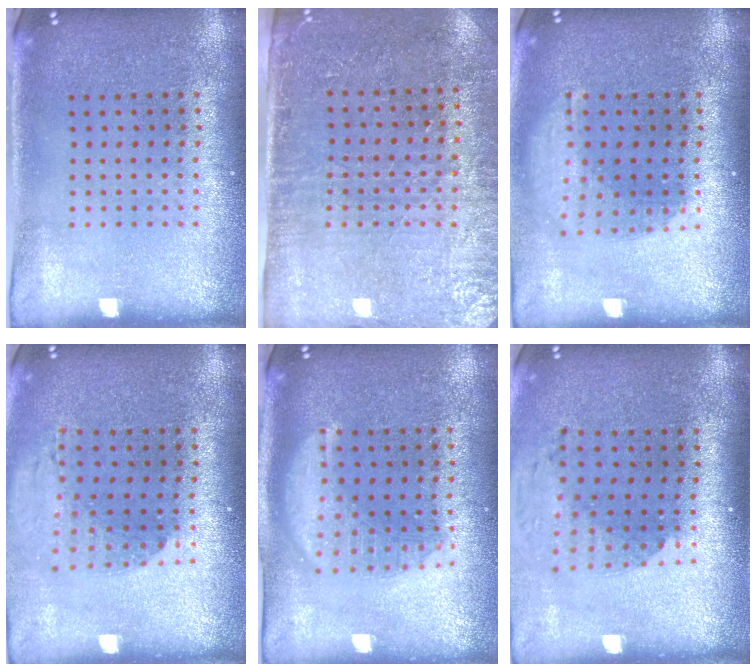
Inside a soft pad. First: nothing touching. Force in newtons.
{"total": 3.0, "press": 2.6, "slide": 1.4}
{"total": 1.6, "press": 1.2, "slide": 1.0}
{"total": 1.3, "press": 1.3, "slide": 0.4}
{"total": 2.1, "press": 2.1, "slide": 0.1}
{"total": 1.8, "press": 1.4, "slide": 1.1}